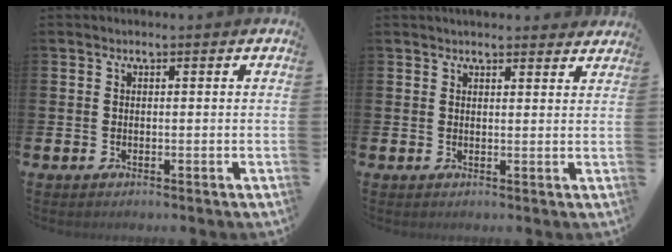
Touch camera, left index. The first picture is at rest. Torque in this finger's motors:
{"motor_torque": [-0.05, -1.69, -0.05, 0.11]}